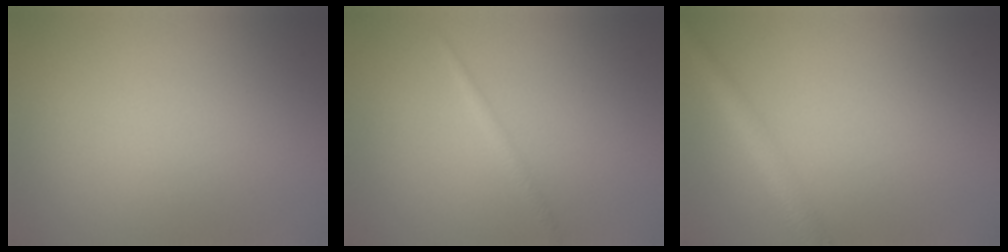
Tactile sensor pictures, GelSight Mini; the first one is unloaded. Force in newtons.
{"total": 0.9, "press": 0.9, "slide": 0.0}
{"total": 2.9, "press": 2.9, "slide": 0.0}